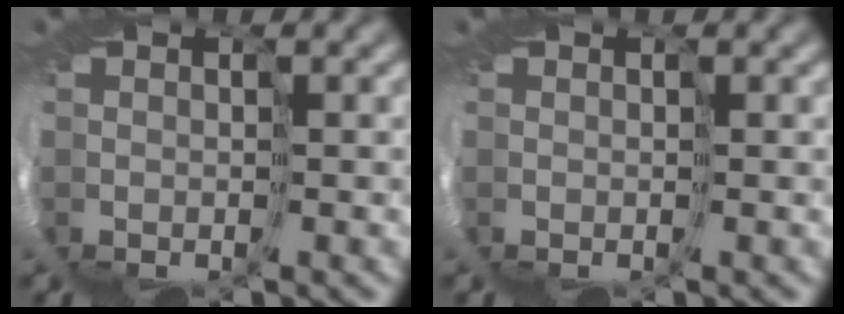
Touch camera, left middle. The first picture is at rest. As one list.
[{"total": 0.0}]